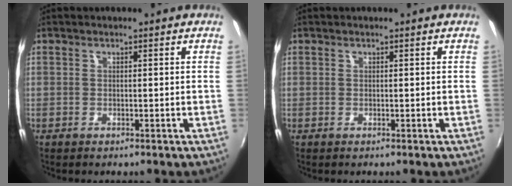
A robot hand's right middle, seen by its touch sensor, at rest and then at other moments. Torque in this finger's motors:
{"motor_torque": [-0.02, 0.01, 0.06, 0.00]}